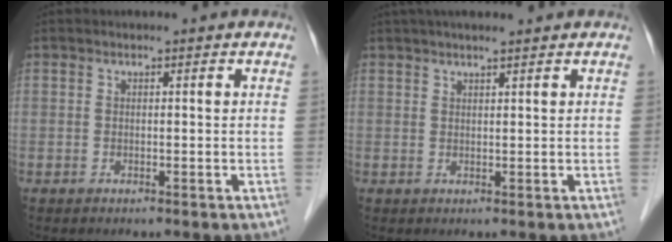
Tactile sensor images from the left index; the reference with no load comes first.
{"total": 4.5, "force": [3.7, 0.5, 2.5], "torque": [-0.032, 0.031, 0.062]}